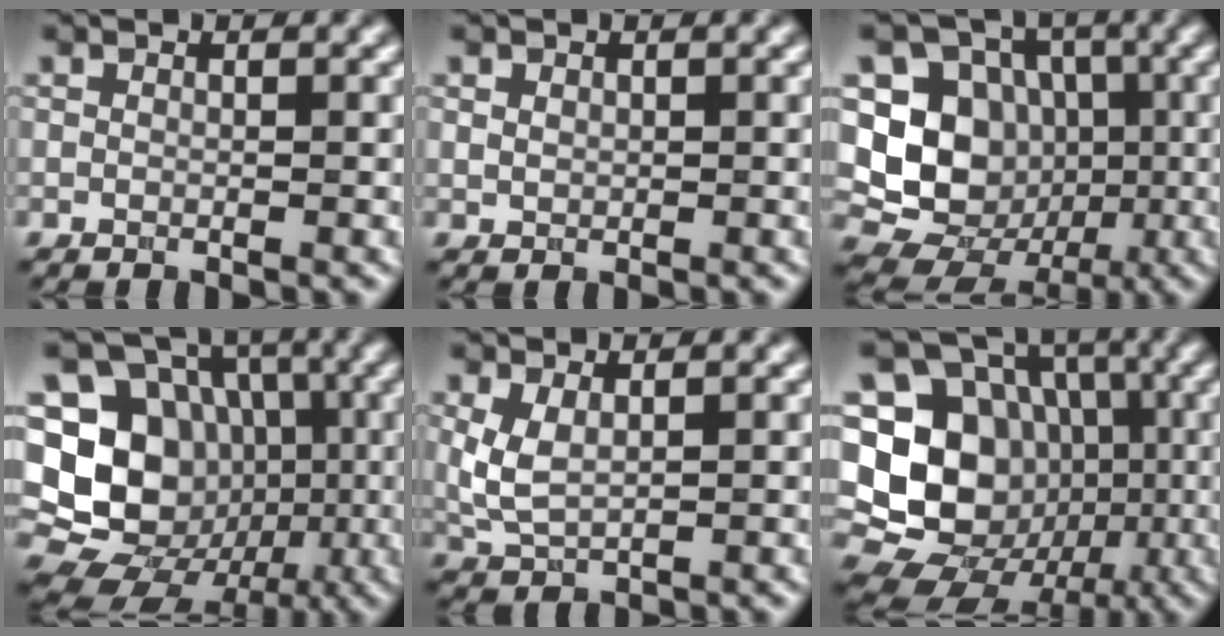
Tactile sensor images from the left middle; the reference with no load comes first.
{"total": 0.7, "force": [0.4, 0.6, 0.3], "torque": [-0.006, -0.003, 0.010]}
{"total": 9.2, "force": [-0.5, 8.1, 4.3], "torque": [-0.075, -0.008, -0.028]}
{"total": 18.1, "force": [-1.4, 16.4, 7.6], "torque": [-0.163, 0.025, -0.043]}
{"total": 2.7, "force": [0.8, 1.3, 2.3], "torque": [-0.058, -0.002, 0.021]}
{"total": 18.2, "force": [-1.5, 16.4, 7.7], "torque": [-0.163, 0.028, -0.048]}